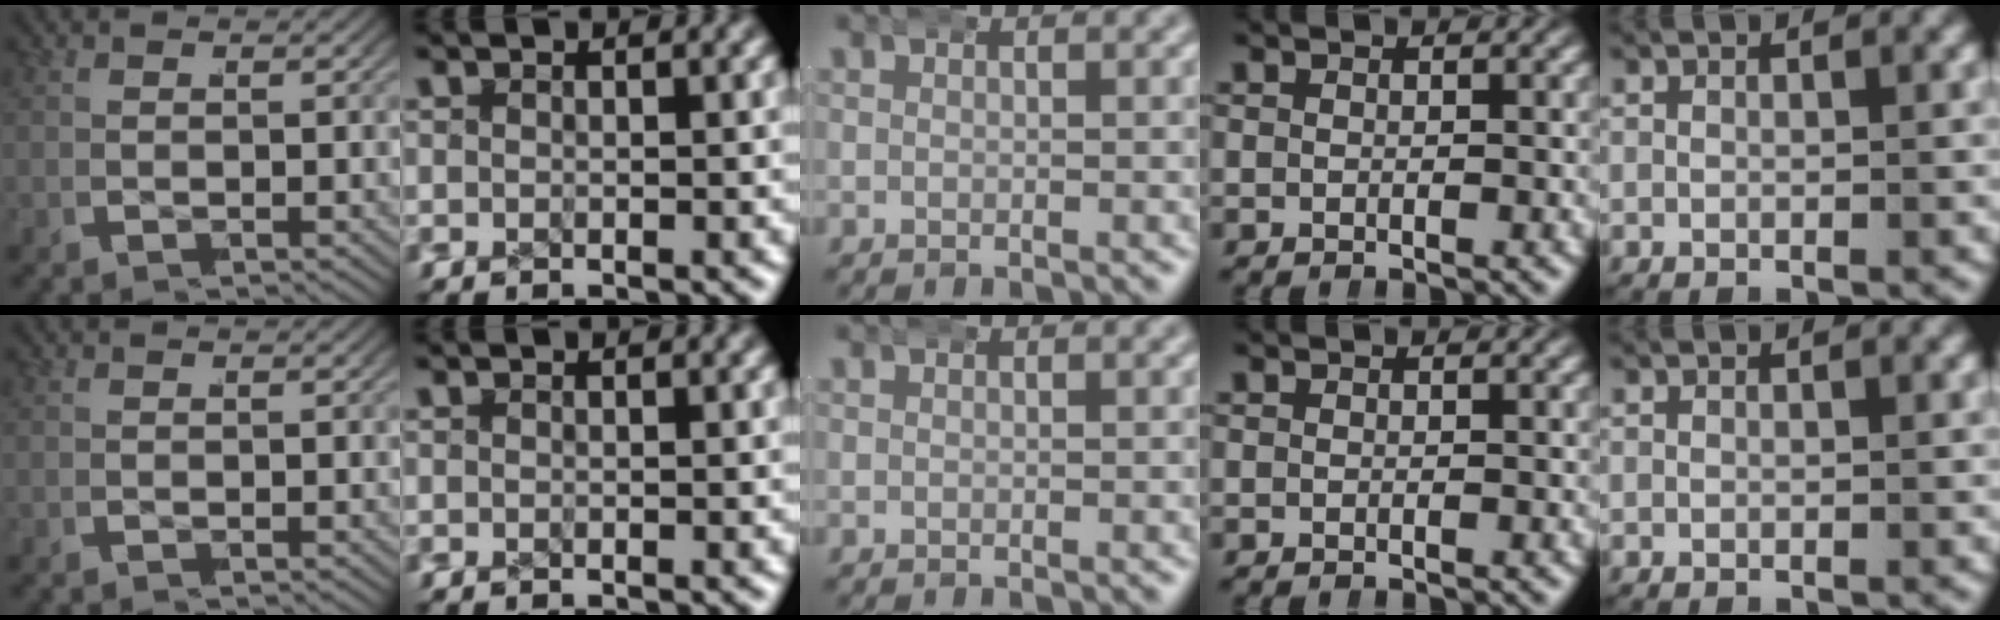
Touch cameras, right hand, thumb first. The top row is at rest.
{}